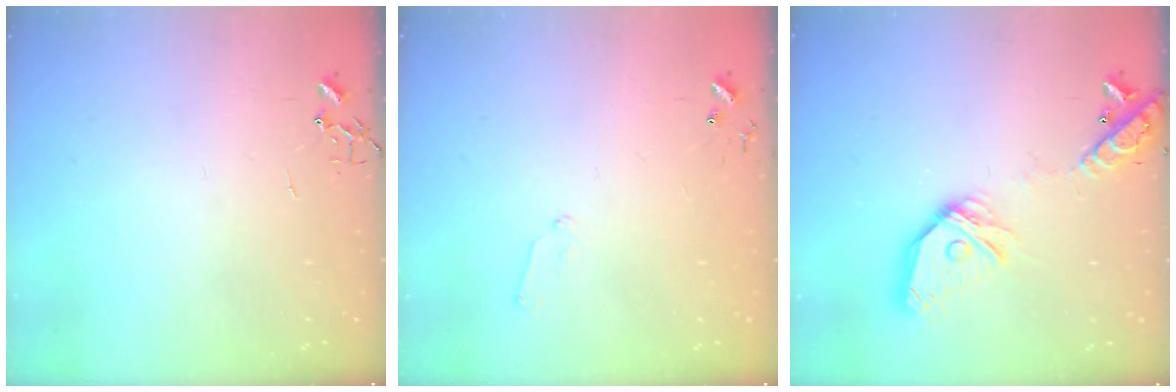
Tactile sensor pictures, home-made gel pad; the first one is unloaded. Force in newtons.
{"total": 6.0, "press": 6.0, "slide": 0.6}
{"total": 17.7, "press": 17.5, "slide": 2.5}